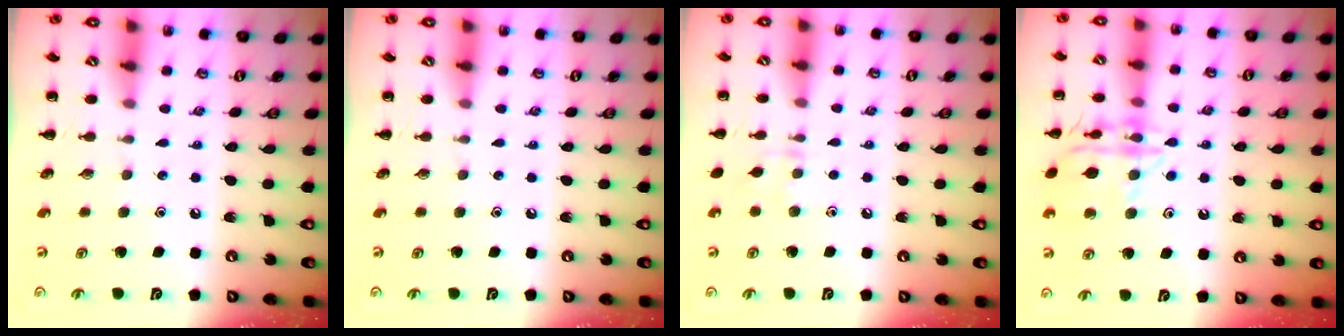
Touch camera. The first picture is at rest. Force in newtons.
{"total": 0.0}
{"total": 5.4, "press": 5.0, "slide": 1.9}
{"total": 13.9, "press": 13.9, "slide": 0.9}